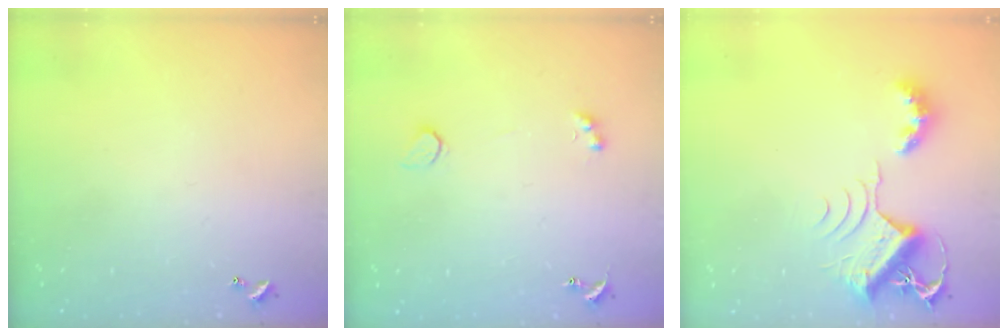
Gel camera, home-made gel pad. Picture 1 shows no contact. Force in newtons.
{"total": 2.1, "press": 1.9, "slide": 1.0}
{"total": 9.7, "press": 9.6, "slide": 1.1}